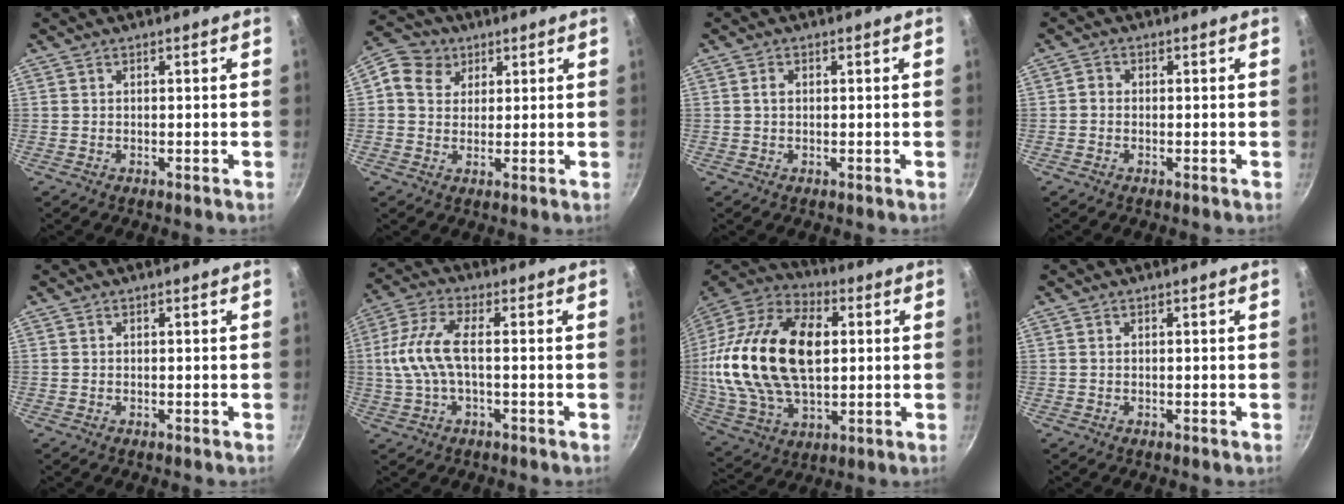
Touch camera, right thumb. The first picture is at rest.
{"total": 8.0, "force": [3.1, 6.8, 2.9], "torque": [-0.031, 0.003, 0.040]}
{"total": 1.2, "force": [0.1, 0.9, 0.8], "torque": [-0.015, 0.004, 0.002]}
{"total": 1.3, "force": [-0.4, 1.1, 0.5], "torque": [-0.008, 0.007, -0.011]}
{"total": 0.0}
{"total": 9.5, "force": [-0.4, 4.0, 8.6], "torque": [-0.195, 0.019, -0.017]}
{"total": 28.4, "force": [3.2, 17.2, 22.3], "torque": [-0.416, 0.014, 0.052]}
{"total": 0.0}